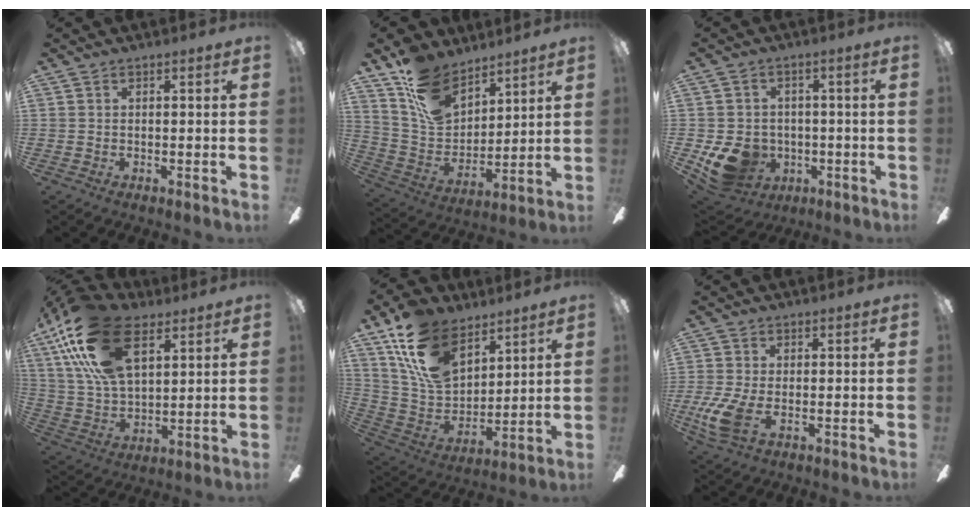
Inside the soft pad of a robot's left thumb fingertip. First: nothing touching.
{"total": 15.0, "force": [10.6, 8.7, 6.2], "torque": [-0.129, -0.051, 0.207]}
{"total": 11.9, "force": [-3.8, 9.7, 5.8], "torque": [-0.131, 0.015, -0.060]}
{"total": 24.6, "force": [12.0, 12.8, 17.2], "torque": [-0.352, -0.030, 0.211]}
{"total": 18.8, "force": [11.5, 10.9, 10.2], "torque": [-0.218, -0.048, 0.216]}
{"total": 8.0, "force": [-1.8, 4.1, 6.7], "torque": [-0.157, -0.009, -0.033]}